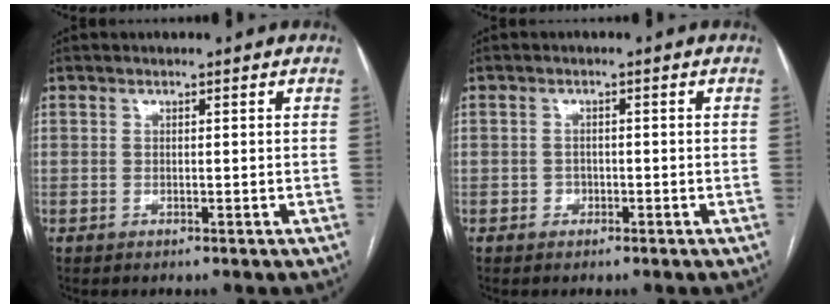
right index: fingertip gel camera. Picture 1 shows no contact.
{"total": 1.1, "force": [-0.6, 0.9, 0.2], "torque": [0.000, 0.005, -0.011]}